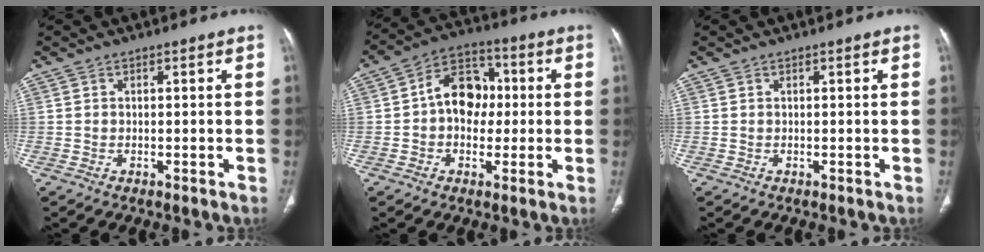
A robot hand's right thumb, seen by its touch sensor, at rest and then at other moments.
{"total": 11.1, "force": [0.3, 8.3, 7.3], "torque": [-0.081, 0.029, -0.005]}
{"total": 0.0}